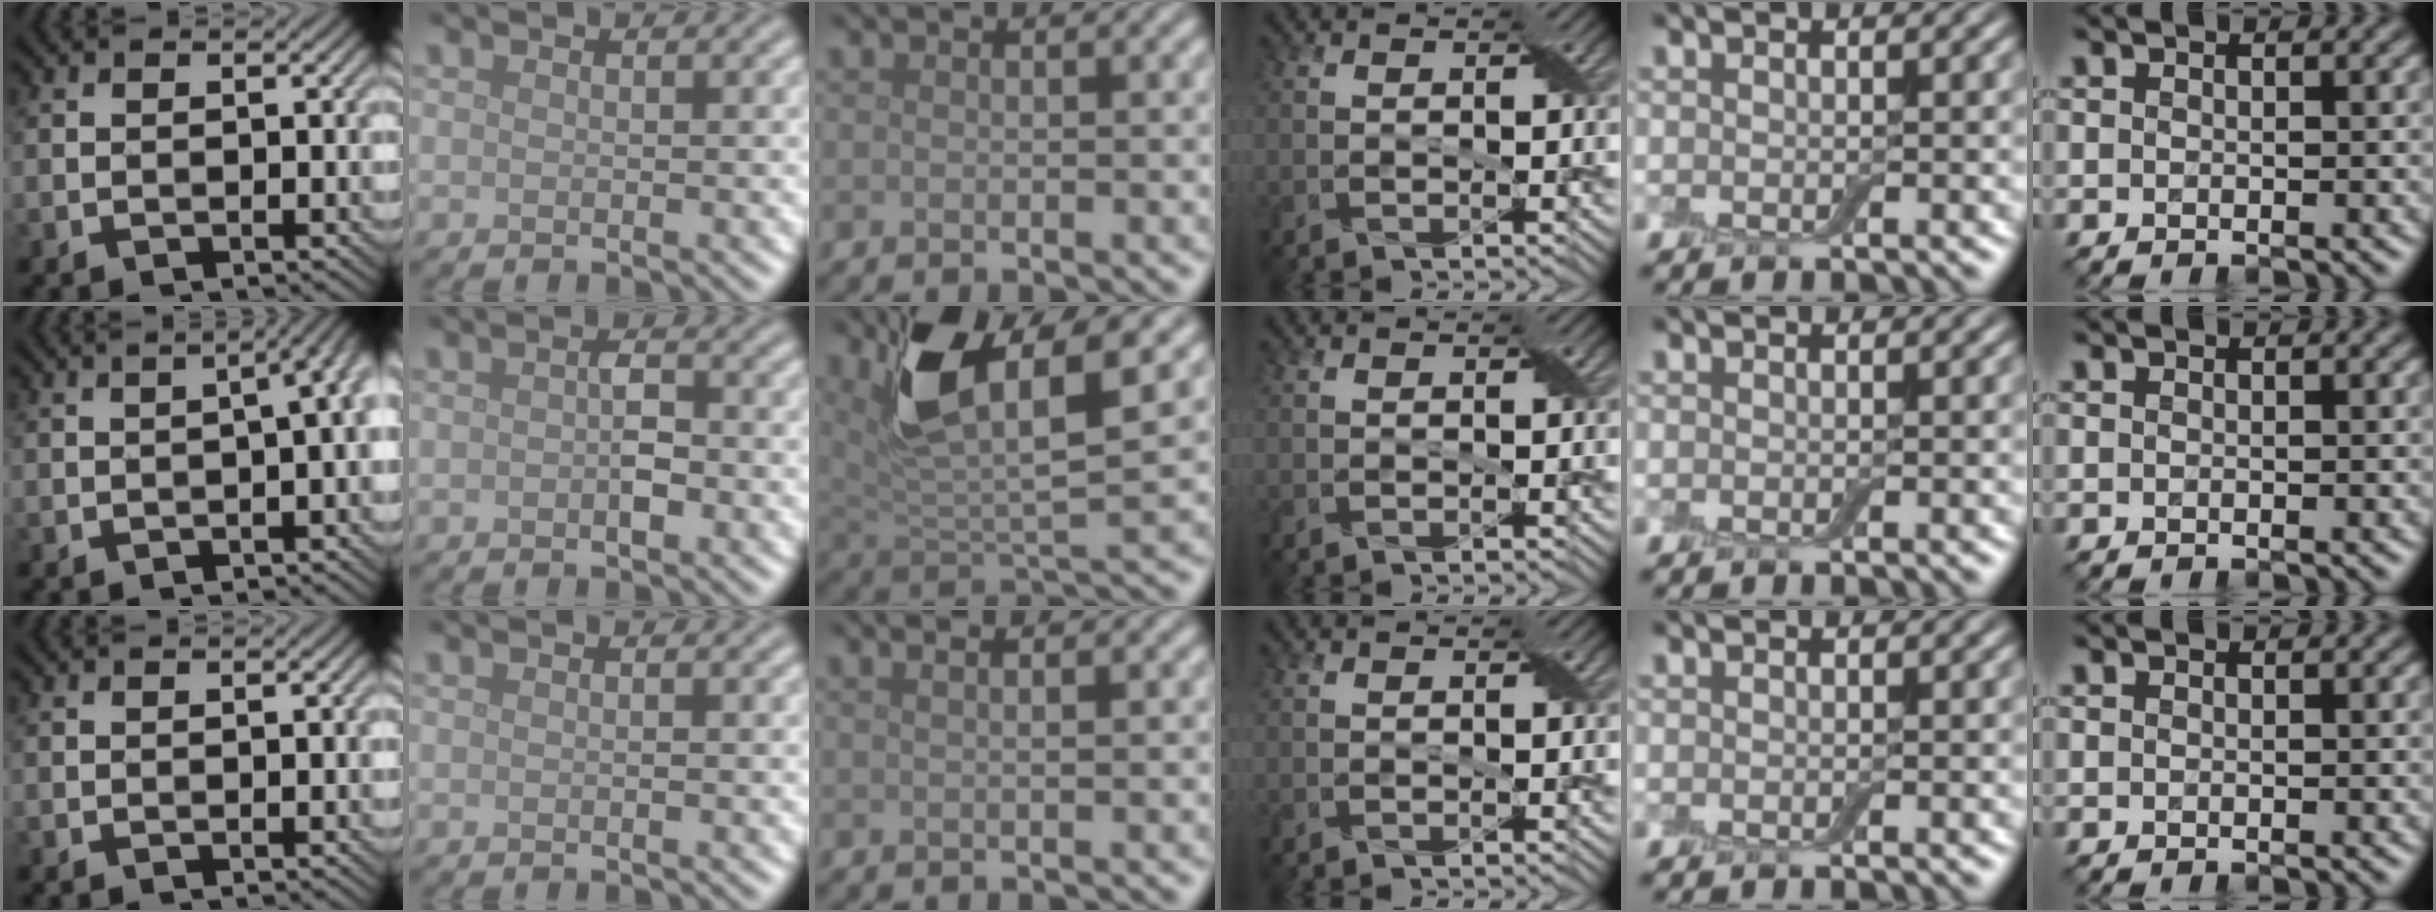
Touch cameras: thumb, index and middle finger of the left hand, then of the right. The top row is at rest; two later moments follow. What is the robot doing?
{"motion": "peel", "object": "adhesive wrap"}